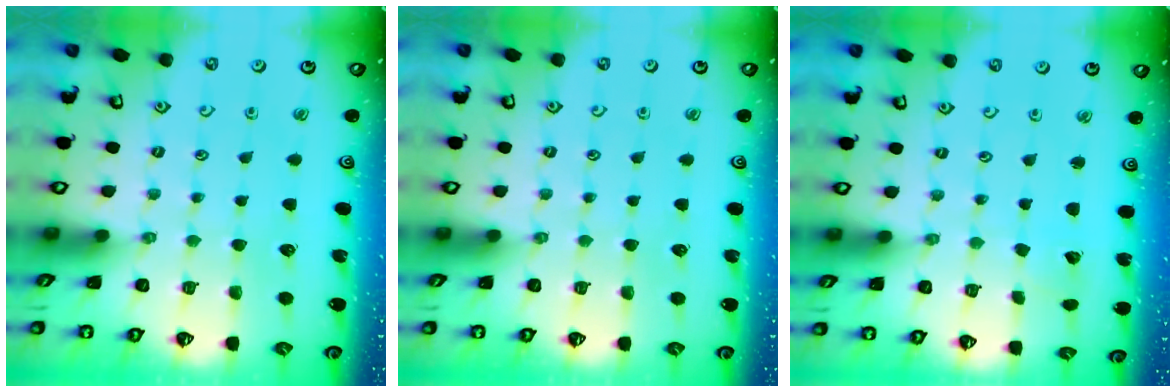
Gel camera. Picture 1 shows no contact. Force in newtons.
{"total": 0.0}
{"total": 1.4, "press": 1.4, "slide": 0.1}